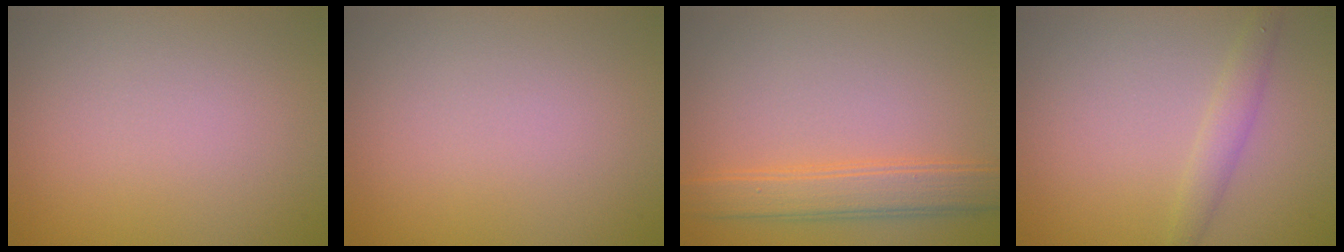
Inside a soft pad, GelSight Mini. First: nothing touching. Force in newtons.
{"total": 0.0}
{"total": 3.8, "press": 3.8, "slide": 0.1}
{"total": 1.8, "press": 1.8, "slide": 0.0}